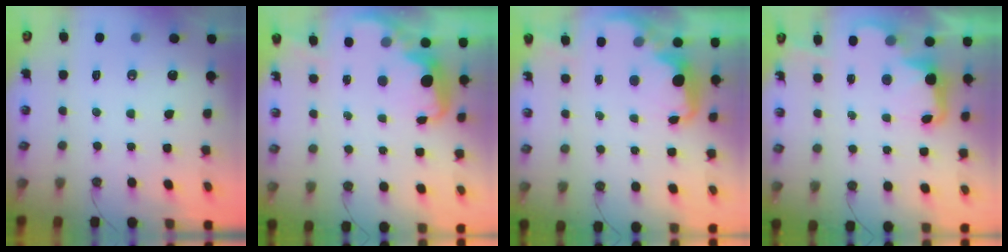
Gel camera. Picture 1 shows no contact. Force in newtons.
{"total": 2.8, "press": 2.7, "slide": 0.8}
{"total": 2.1, "press": 2.0, "slide": 0.6}
{"total": 3.3, "press": 3.2, "slide": 0.7}